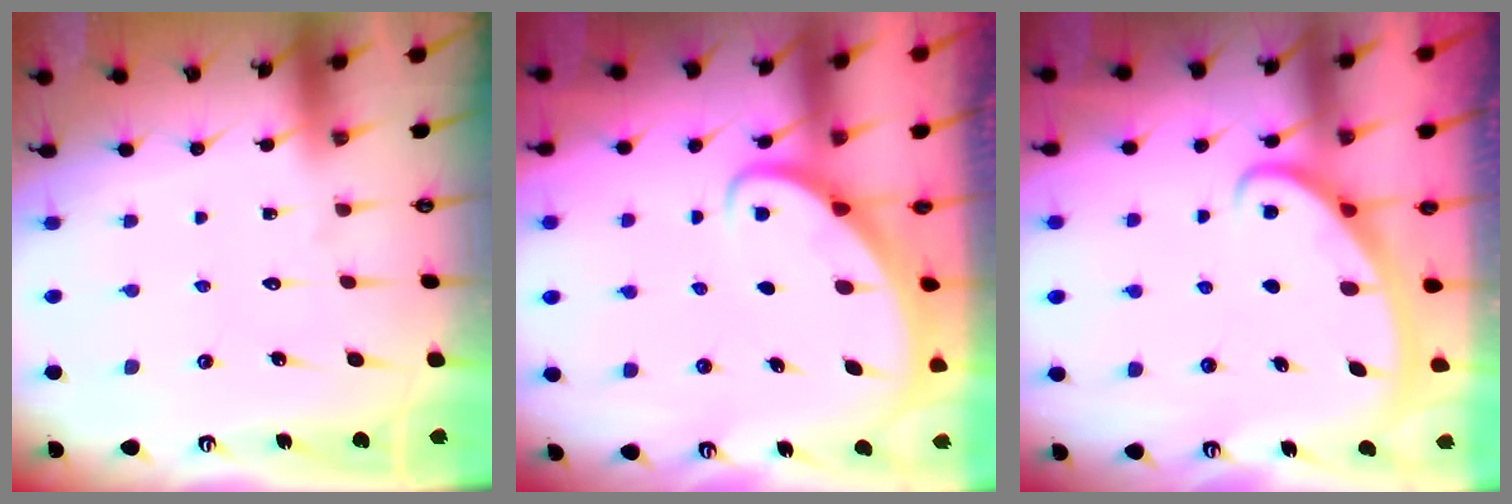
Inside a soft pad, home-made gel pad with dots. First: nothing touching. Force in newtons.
{"total": 2.1, "press": 2.1, "slide": 0.3}
{"total": 2.8, "press": 2.8, "slide": 0.4}